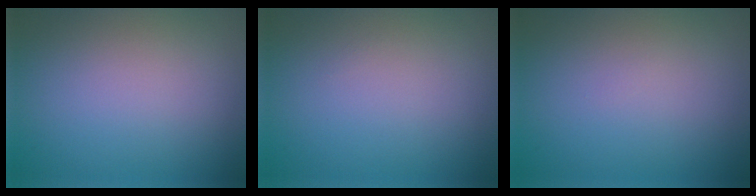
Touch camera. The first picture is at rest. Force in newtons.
{"total": 0.0}
{"total": 0.0}